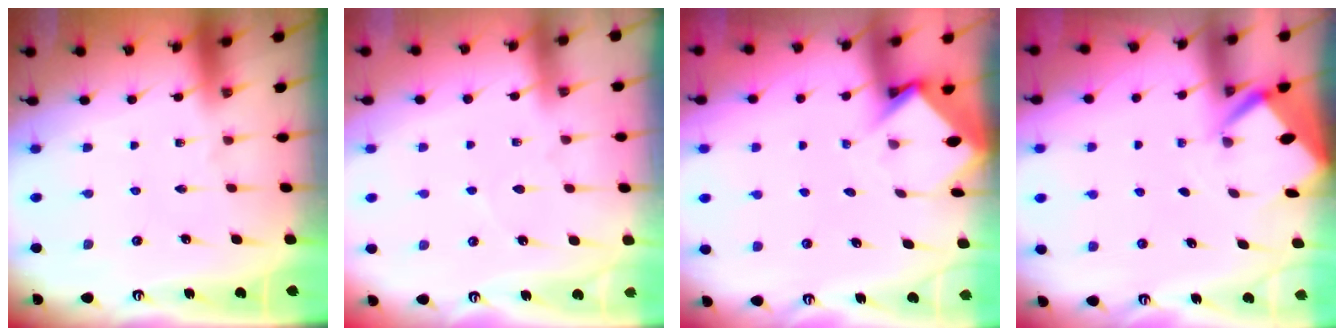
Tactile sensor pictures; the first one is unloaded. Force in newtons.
{"total": 4.2, "press": 4.1, "slide": 0.5}
{"total": 3.4, "press": 3.4, "slide": 0.2}
{"total": 2.8, "press": 2.8, "slide": 0.2}